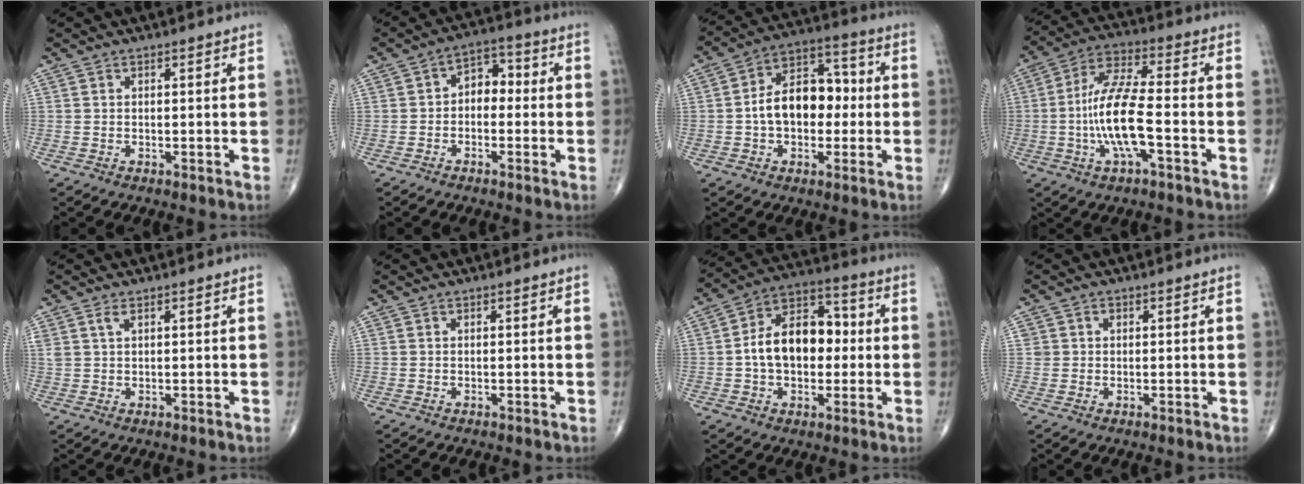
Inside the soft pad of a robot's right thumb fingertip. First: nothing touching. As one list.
[{"total": 5.8, "force": [-0.5, 4.1, 4.1], "torque": [-0.035, 0.027, -0.023]}, {"total": 13.2, "force": [-0.6, 8.8, 9.9], "torque": [-0.131, 0.041, -0.018]}, {"total": 13.2, "force": [-3.0, 3.6, 12.3], "torque": [-0.256, 0.028, -0.060]}, {"total": 1.8, "force": [1.0, 0.7, 1.3], "torque": [-0.035, 0.006, 0.028]}, {"total": 0.0}, {"total": 14.6, "force": [-0.2, 9.5, 11.0], "torque": [-0.153, 0.037, -0.011]}, {"total": 1.3, "force": [0.3, 1.3, 0.2], "torque": [0.006, 0.002, 0.003]}]